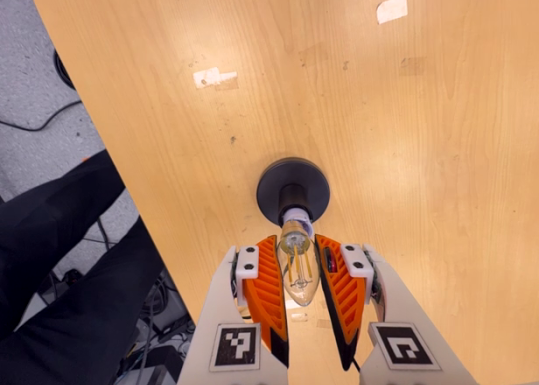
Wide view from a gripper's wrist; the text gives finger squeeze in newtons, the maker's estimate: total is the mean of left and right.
{"total": 13.4, "left": 13.8, "right": 13.0}